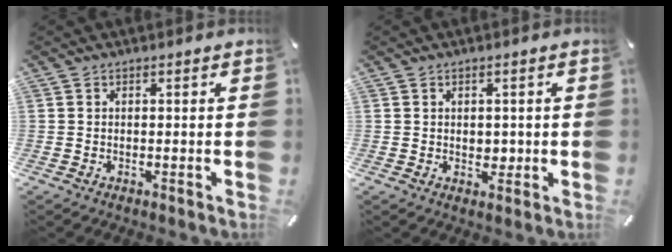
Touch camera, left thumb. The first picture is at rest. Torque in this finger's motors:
{"motor_torque": [0.43, 0.81, 0.14, -0.19, 0.04]}